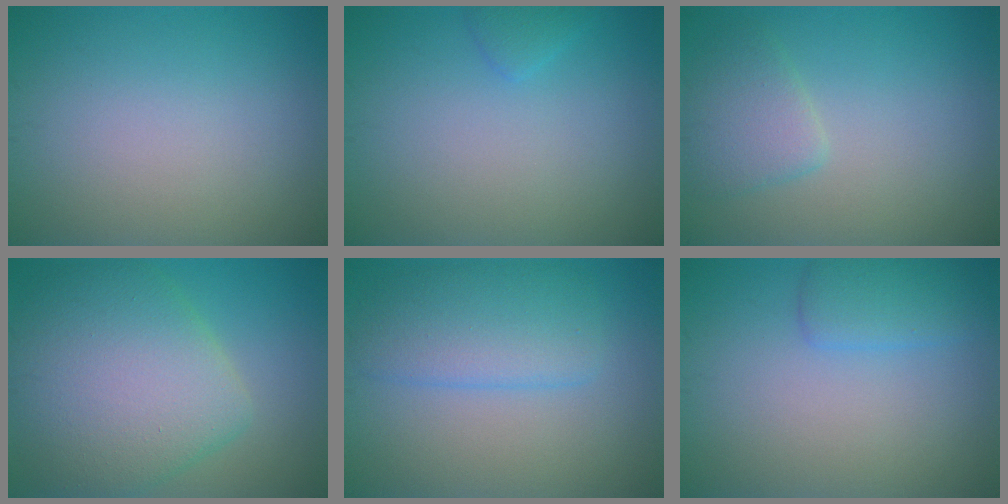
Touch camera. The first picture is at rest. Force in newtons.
{"total": 1.0, "press": 1.0, "slide": 0.1}
{"total": 2.6, "press": 2.6, "slide": 0.3}
{"total": 9.3, "press": 9.3, "slide": 0.6}
{"total": 4.5, "press": 4.5, "slide": 0.2}
{"total": 2.4, "press": 2.4, "slide": 0.1}